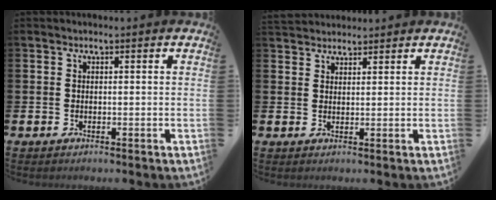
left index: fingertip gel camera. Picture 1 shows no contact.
{"total": 2.5, "force": [2.4, 0.7, -0.1], "torque": [0.000, -0.007, 0.045]}